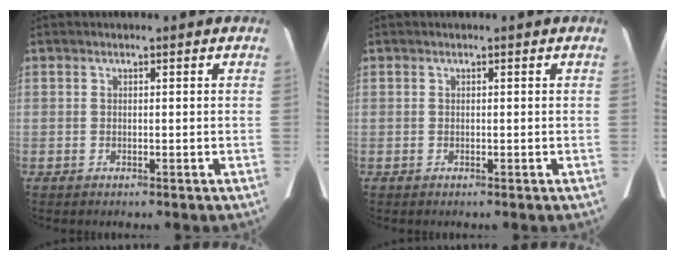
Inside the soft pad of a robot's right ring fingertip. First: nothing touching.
{"total": 0.0}